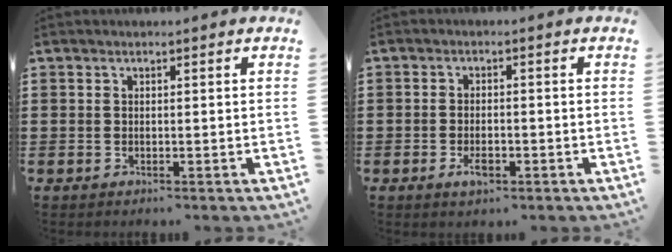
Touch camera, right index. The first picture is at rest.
{"total": 2.7, "force": [-1.2, 1.2, 2.2], "torque": [-0.039, 0.002, -0.020]}